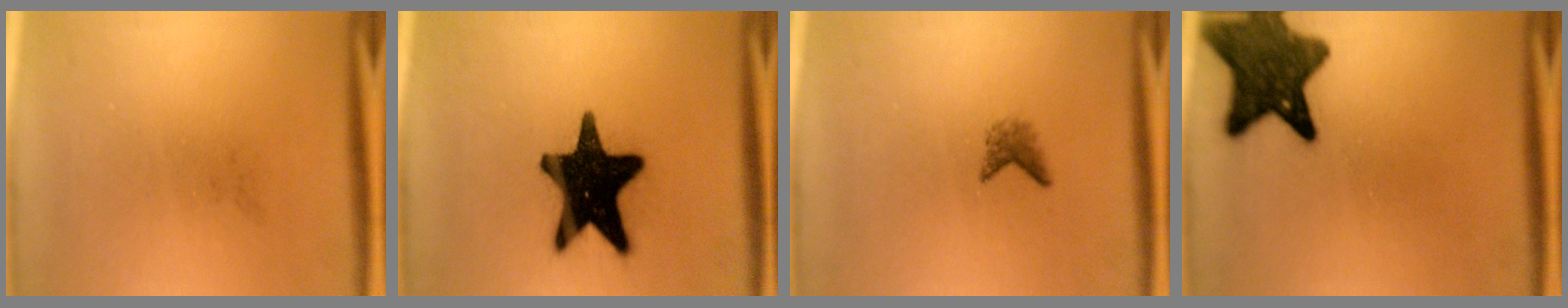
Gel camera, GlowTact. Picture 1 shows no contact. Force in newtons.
{"total": 19.5}
{"total": 1.4}
{"total": 11.5}